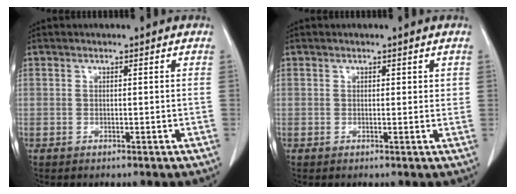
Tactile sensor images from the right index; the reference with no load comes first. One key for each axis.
{"total": 1.1, "fx": 0.6, "fy": 0.7, "fz": 0.6, "tx": -0.001, "ty": -0.001, "tz": 0.005}